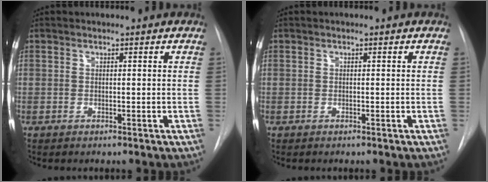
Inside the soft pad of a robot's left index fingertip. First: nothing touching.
{"total": 0.0}